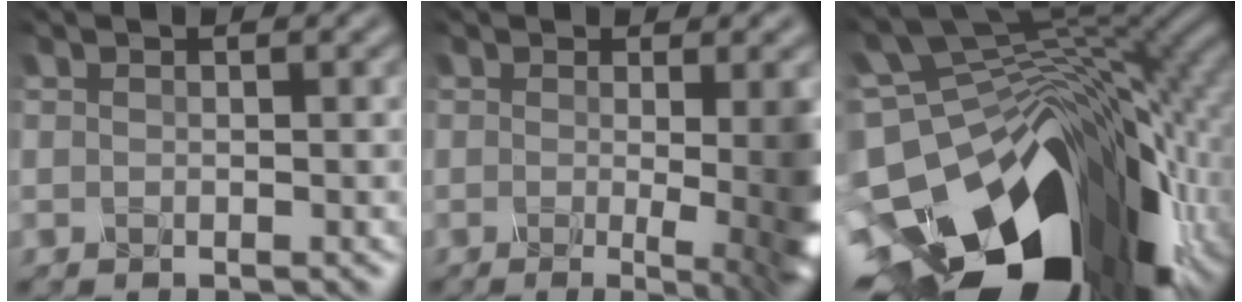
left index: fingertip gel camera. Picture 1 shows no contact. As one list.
[{"total": 9.7, "force": [0.1, 3.7, 9.0], "torque": [-0.089, 0.007, 0.004]}, {"total": 16.8, "force": [-7.7, 10.1, 11.0], "torque": [-0.223, -0.025, -0.117]}]